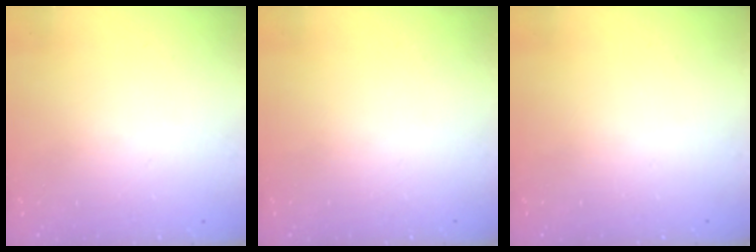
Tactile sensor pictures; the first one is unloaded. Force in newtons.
{"total": 0.0}
{"total": 0.0}